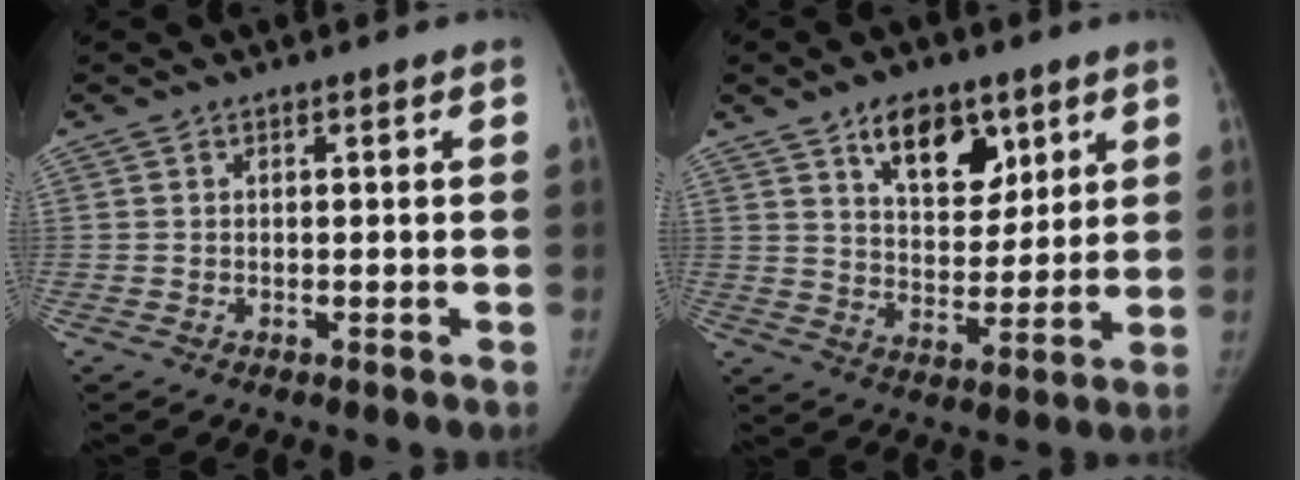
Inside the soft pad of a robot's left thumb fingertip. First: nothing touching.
{"total": 11.7, "force": [6.7, 6.7, 6.8], "torque": [-0.065, -0.045, 0.112]}